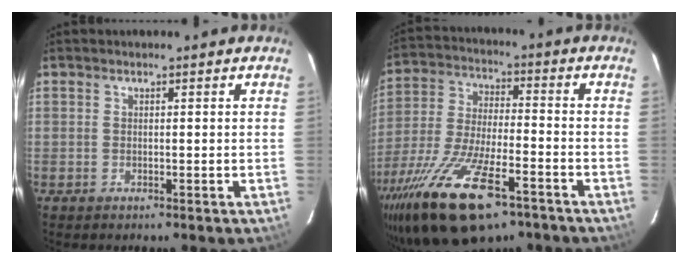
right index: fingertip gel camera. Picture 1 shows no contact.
{"total": 22.3, "force": [-13.9, 8.0, 15.5], "torque": [-0.317, -0.052, -0.244]}